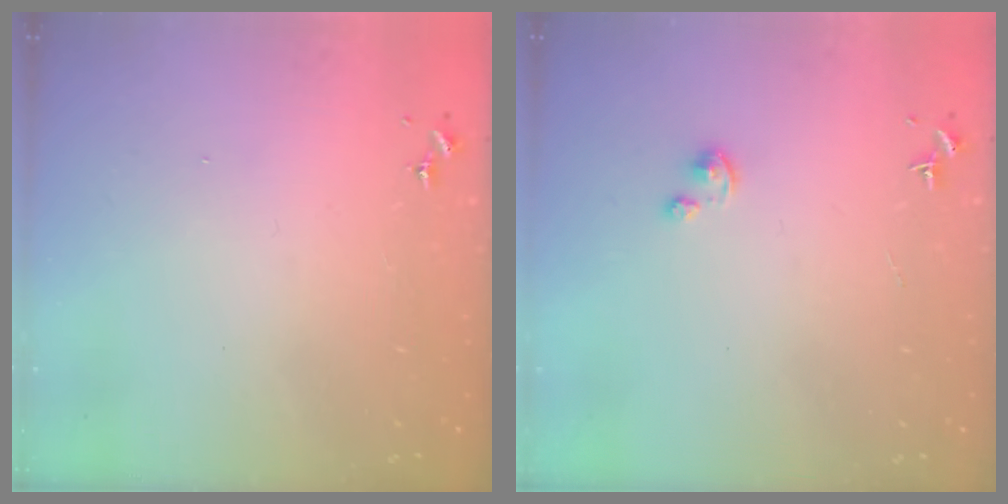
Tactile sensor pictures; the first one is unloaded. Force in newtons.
{"total": 2.2, "press": 2.2, "slide": 0.2}